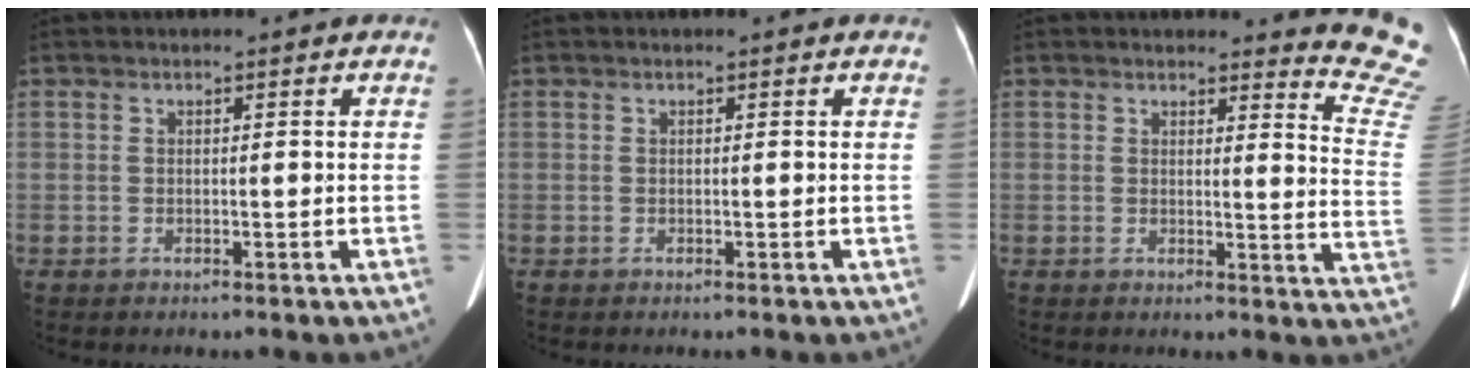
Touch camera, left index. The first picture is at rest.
{"total": 0.0}
{"total": 10.4, "force": [10.4, -0.5, 0.6], "torque": [0.019, -0.142, 0.077]}